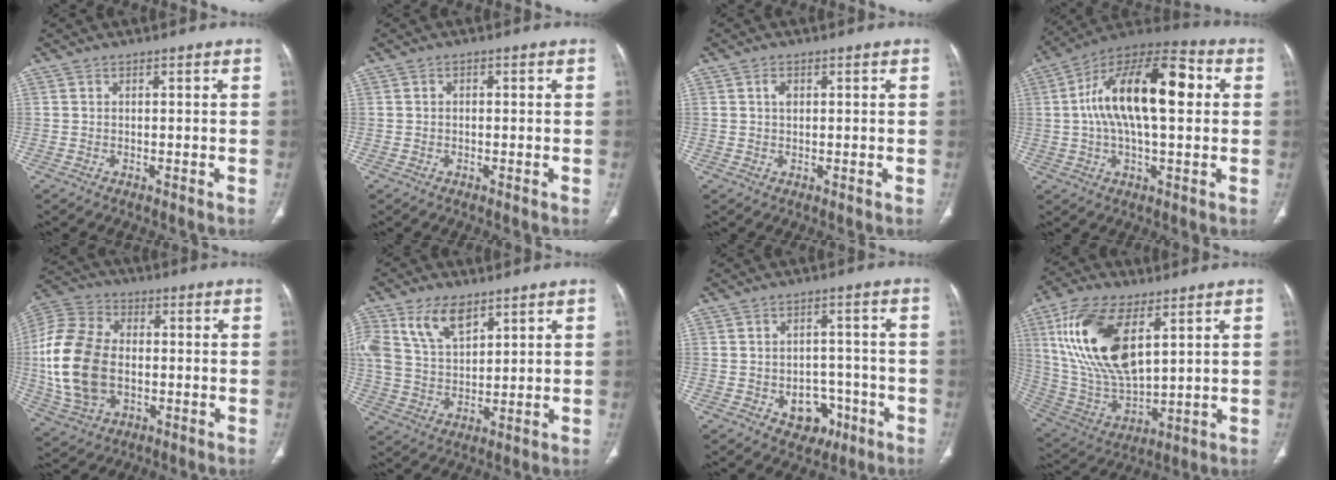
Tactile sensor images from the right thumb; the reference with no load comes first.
{"total": 0.7, "force": [0.0, 0.6, 0.5], "torque": [-0.005, 0.002, -0.004]}
{"total": 1.5, "force": [0.4, 1.0, 1.1], "torque": [-0.016, 0.002, 0.007]}
{"total": 21.2, "force": [3.1, 9.3, 18.7], "torque": [-0.308, 0.032, 0.040]}
{"total": 18.7, "force": [-1.1, 12.6, 13.7], "torque": [-0.281, 0.013, -0.015]}
{"total": 11.2, "force": [6.1, 6.2, 7.1], "torque": [-0.130, -0.015, 0.127]}
{"total": 7.4, "force": [-3.0, 5.6, 3.7], "torque": [-0.014, 0.029, -0.033]}
{"total": 20.3, "force": [7.4, 9.7, 16.3], "torque": [-0.319, -0.024, 0.146]}